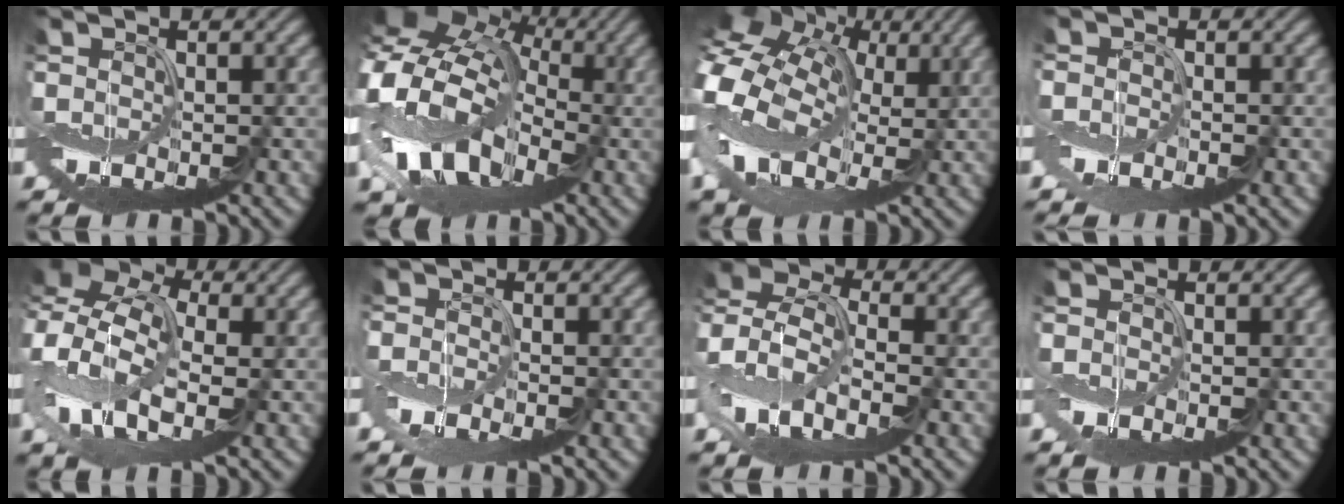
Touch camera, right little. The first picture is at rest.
{"total": 15.6, "force": [-1.2, 11.8, 10.2], "torque": [-0.217, -0.008, -0.022]}
{"total": 14.3, "force": [2.3, 10.4, 9.5], "torque": [-0.229, 0.001, 0.050]}
{"total": 1.9, "force": [-1.4, 0.9, 1.0], "torque": [-0.021, -0.006, -0.028]}
{"total": 10.8, "force": [-1.0, 6.9, 8.2], "torque": [-0.191, 0.003, -0.035]}
{"total": 2.4, "force": [-1.6, 1.2, 1.4], "torque": [-0.031, -0.003, -0.039]}
{"total": 8.8, "force": [-0.8, 5.3, 7.0], "torque": [-0.153, 0.015, -0.041]}
{"total": 0.9, "force": [-0.5, 0.5, 0.5], "torque": [-0.011, -0.003, -0.012]}